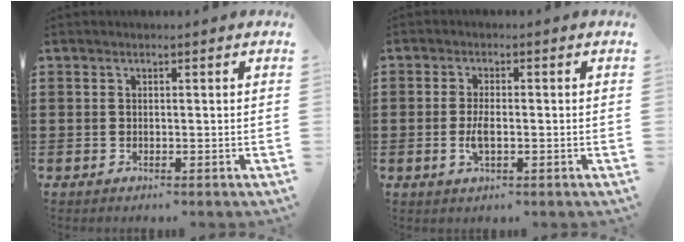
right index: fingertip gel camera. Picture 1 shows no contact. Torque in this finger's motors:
{"motor_torque": [2.14, 0.00, 0.11, 0.03]}